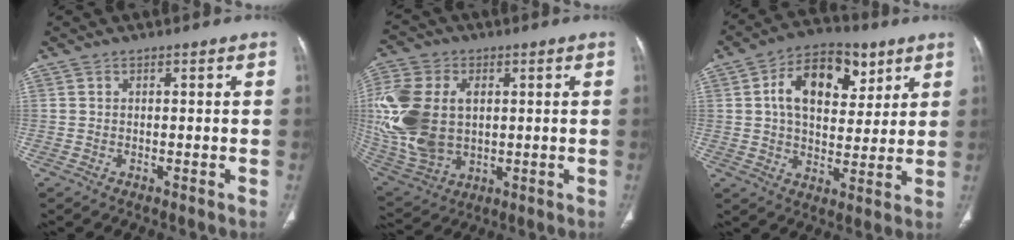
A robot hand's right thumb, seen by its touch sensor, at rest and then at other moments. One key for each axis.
{"total": 20.2, "fx": 1.7, "fy": 13.8, "fz": 14.6, "tx": -0.339, "ty": -0.007, "tz": 0.048}
{"total": 15.0, "fx": 5.5, "fy": 9.6, "fz": 10.3, "tx": -0.131, "ty": -0.003, "tz": 0.087}